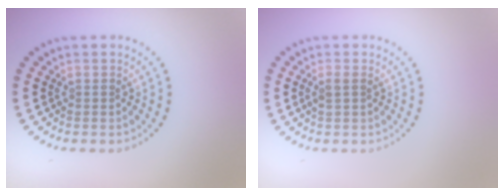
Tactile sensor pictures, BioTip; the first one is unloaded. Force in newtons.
{"total": 1.1, "press": 1.0, "slide": 0.6}